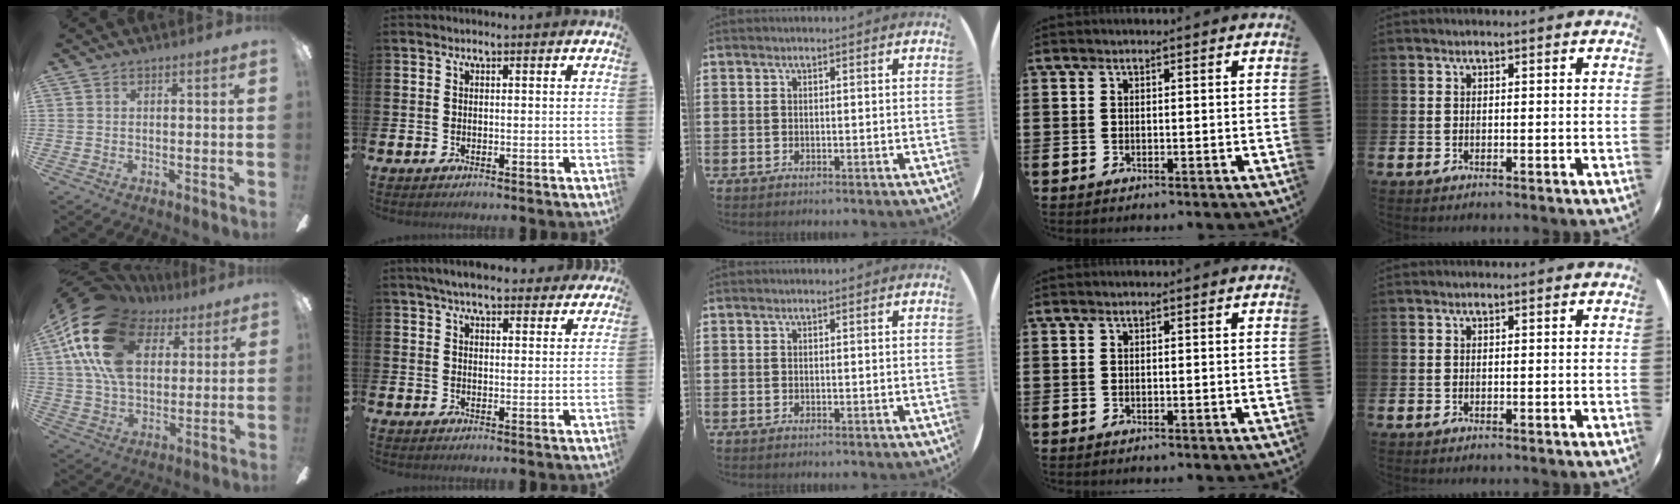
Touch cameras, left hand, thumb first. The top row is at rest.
{"thumb": {"total": 23.2, "force": [9.3, 15.1, 15.0], "torque": [-0.320, -0.022, 0.161]}, "index": {"total": 5.5, "force": [5.2, 1.2, 1.6], "torque": [-0.038, -0.016, 0.094]}}